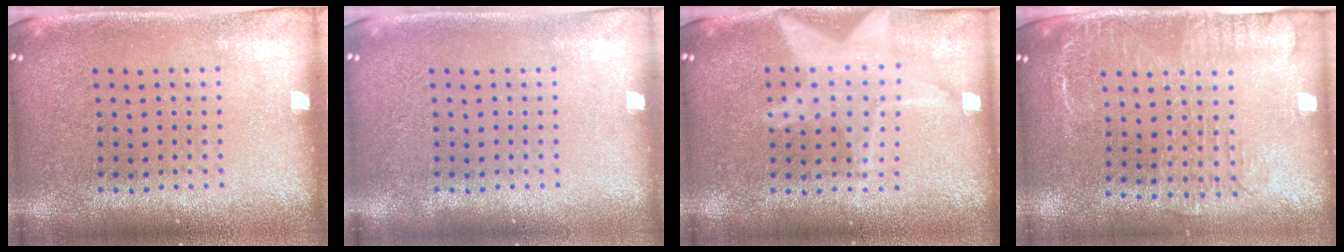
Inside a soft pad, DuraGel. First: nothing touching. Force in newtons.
{"total": 0.0}
{"total": 1.9, "press": 1.9, "slide": 0.2}
{"total": 2.0, "press": 1.6, "slide": 1.2}